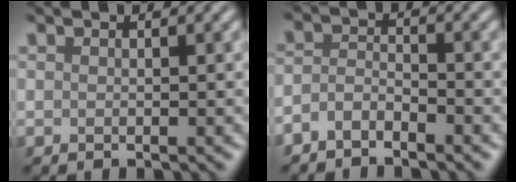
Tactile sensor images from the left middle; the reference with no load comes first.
{"total": 2.1, "force": [-1.7, 0.7, 1.0], "torque": [-0.025, 0.002, -0.040]}